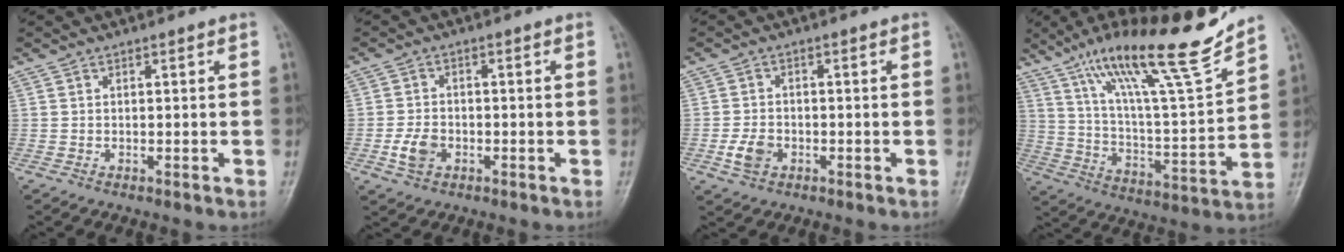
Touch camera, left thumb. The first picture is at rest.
{"total": 4.5, "force": [-1.6, 3.2, 2.7], "torque": [-0.050, 0.008, -0.030]}
{"total": 4.3, "force": [-1.6, 3.1, 2.5], "torque": [-0.044, 0.007, -0.029]}
{"total": 22.1, "force": [16.1, 2.7, 14.8], "torque": [-0.219, -0.069, 0.275]}